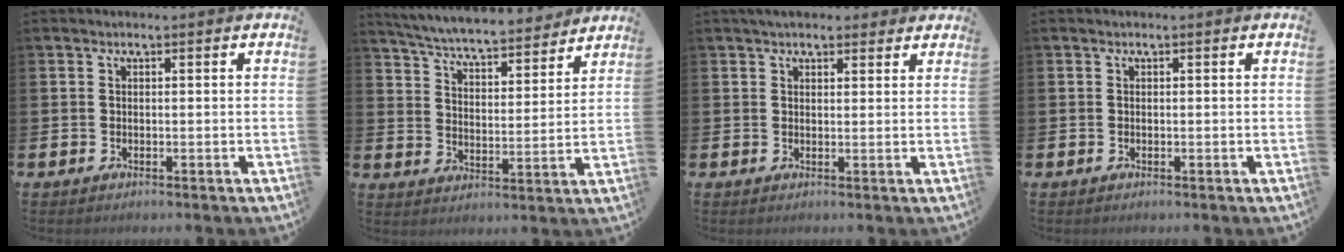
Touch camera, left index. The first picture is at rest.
{"total": 6.4, "force": [6.2, 0.6, 1.4], "torque": [-0.056, -0.047, 0.106]}
{"total": 3.1, "force": [2.9, 1.1, 0.6], "torque": [-0.002, -0.009, 0.050]}
{"total": 0.0}